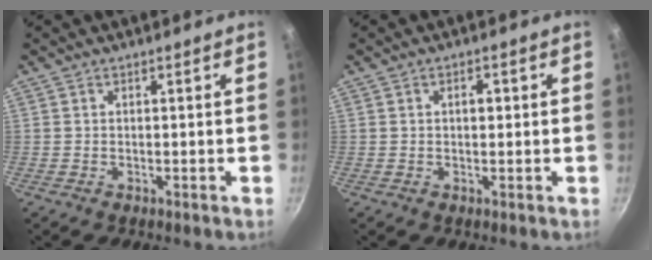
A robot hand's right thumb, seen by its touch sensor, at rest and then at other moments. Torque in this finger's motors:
{"motor_torque": [-0.11, -0.16, -0.12, 0.12, -0.02]}